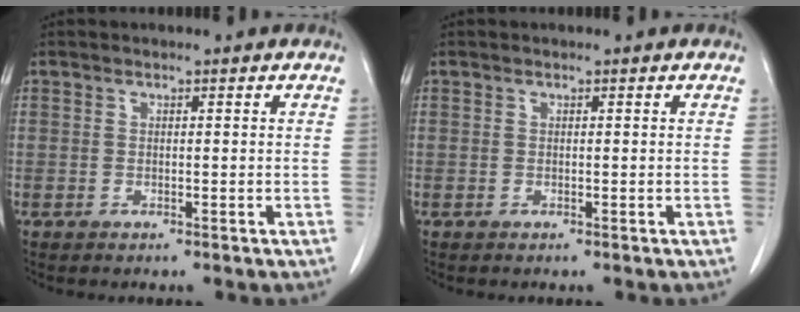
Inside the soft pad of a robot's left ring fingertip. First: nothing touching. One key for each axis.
{"total": 0.0}